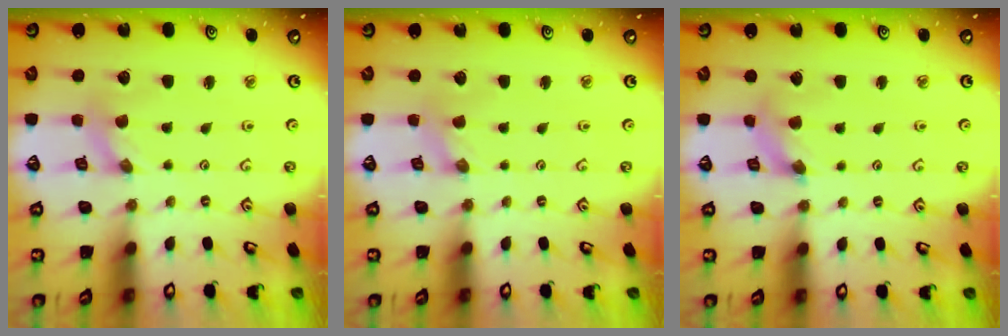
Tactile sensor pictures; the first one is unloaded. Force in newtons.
{"total": 0.0}
{"total": 2.4, "press": 2.4, "slide": 0.4}